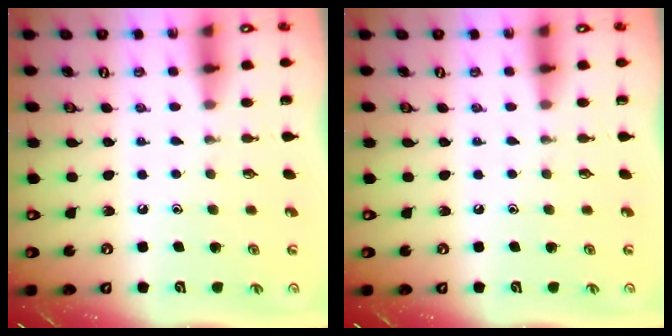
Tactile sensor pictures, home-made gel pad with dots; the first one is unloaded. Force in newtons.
{"total": 0.0}